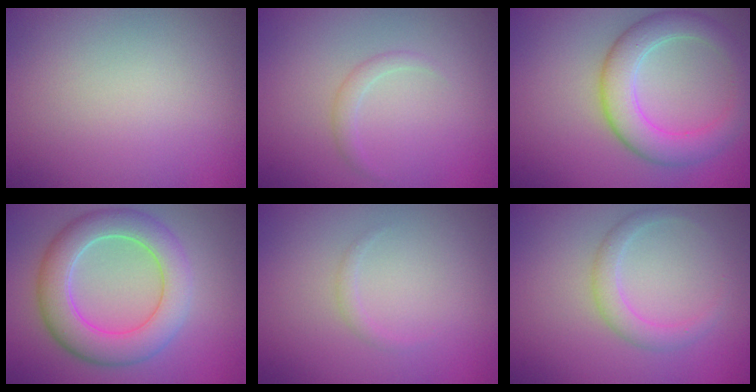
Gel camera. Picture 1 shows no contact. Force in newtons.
{"total": 1.1, "press": 1.1, "slide": 0.1}
{"total": 5.0, "press": 5.0, "slide": 0.3}
{"total": 6.5, "press": 6.4, "slide": 0.6}
{"total": 0.7, "press": 0.7, "slide": 0.0}
{"total": 2.0, "press": 2.0, "slide": 0.2}